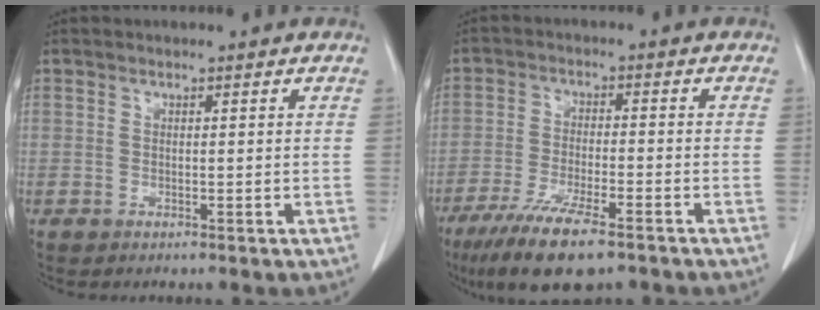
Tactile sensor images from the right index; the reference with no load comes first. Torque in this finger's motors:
{"motor_torque": [1.04, -1.09, 0.68, 0.21]}